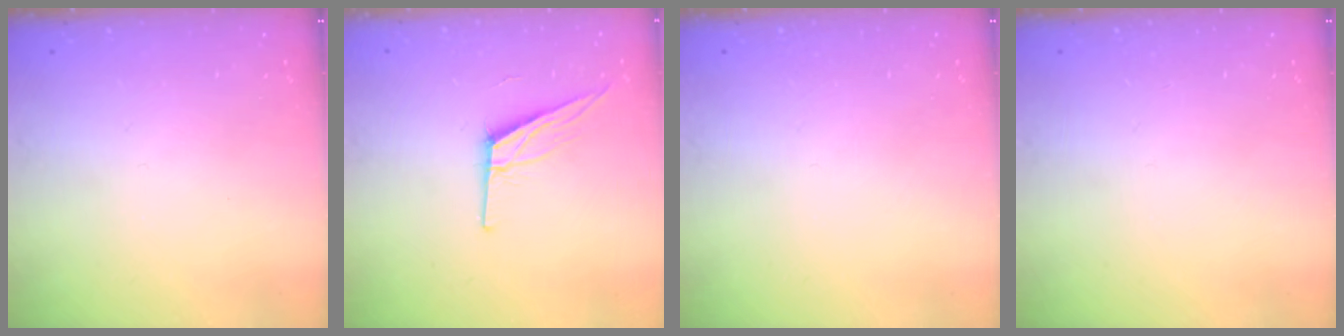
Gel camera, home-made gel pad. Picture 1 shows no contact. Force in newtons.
{"total": 10.8, "press": 10.4, "slide": 2.7}
{"total": 0.0}
{"total": 0.0}